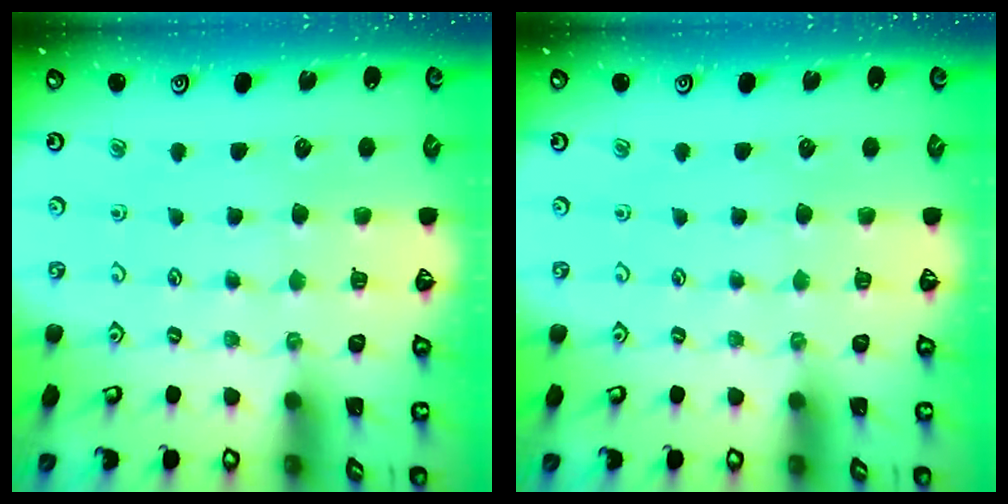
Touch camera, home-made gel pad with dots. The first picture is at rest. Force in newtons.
{"total": 0.0}